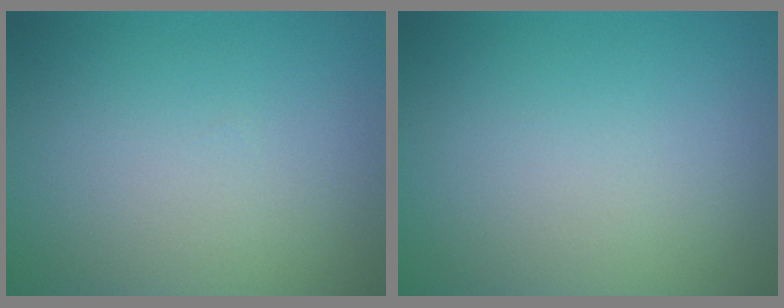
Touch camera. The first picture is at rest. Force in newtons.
{"total": 0.0}